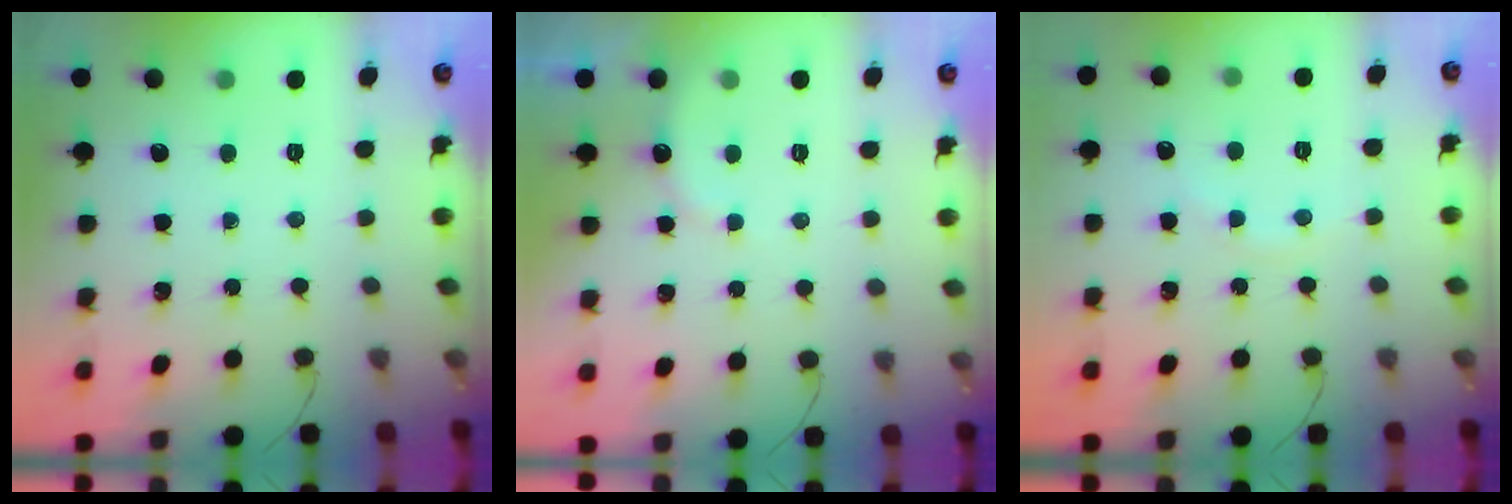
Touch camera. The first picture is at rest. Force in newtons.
{"total": 7.1, "press": 7.1, "slide": 0.9}
{"total": 4.8, "press": 4.6, "slide": 1.4}